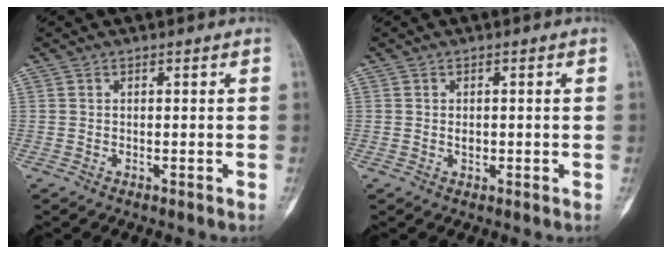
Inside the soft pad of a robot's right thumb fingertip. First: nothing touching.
{"total": 1.4, "force": [0.0, 0.9, 1.0], "torque": [-0.012, 0.000, 0.000]}